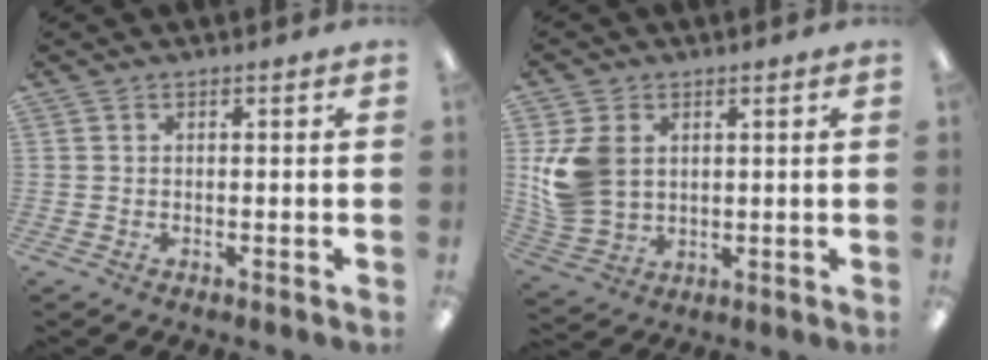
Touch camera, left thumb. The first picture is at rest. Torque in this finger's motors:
{"motor_torque": [0.44, 1.51, 0.68, -0.77, 0.09]}